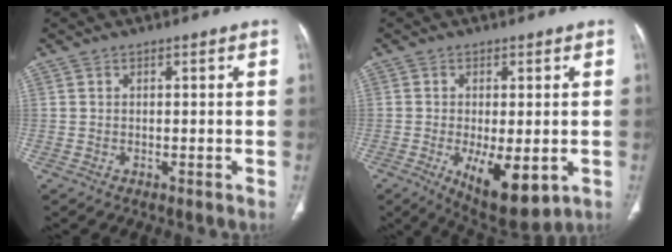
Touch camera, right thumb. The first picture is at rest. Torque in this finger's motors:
{"motor_torque": [0.25, 0.38, -0.15, 0.12, 0.02]}